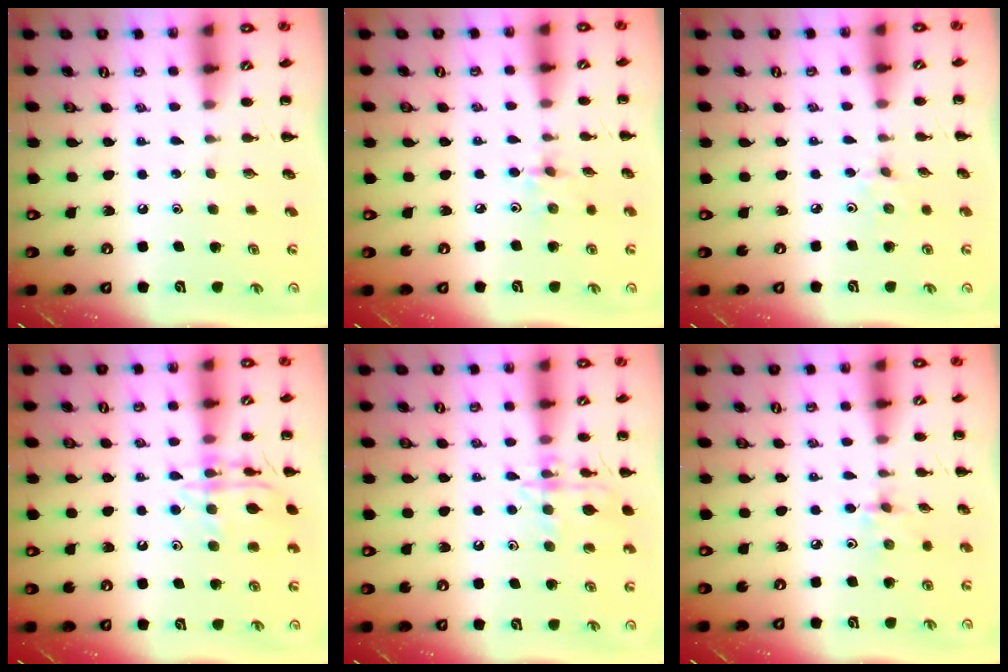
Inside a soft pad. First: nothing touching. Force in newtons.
{"total": 2.7, "press": 2.5, "slide": 0.8}
{"total": 2.4, "press": 2.3, "slide": 0.8}
{"total": 14.2, "press": 14.1, "slide": 0.9}
{"total": 14.4, "press": 14.4, "slide": 1.3}
{"total": 2.7, "press": 2.5, "slide": 0.8}